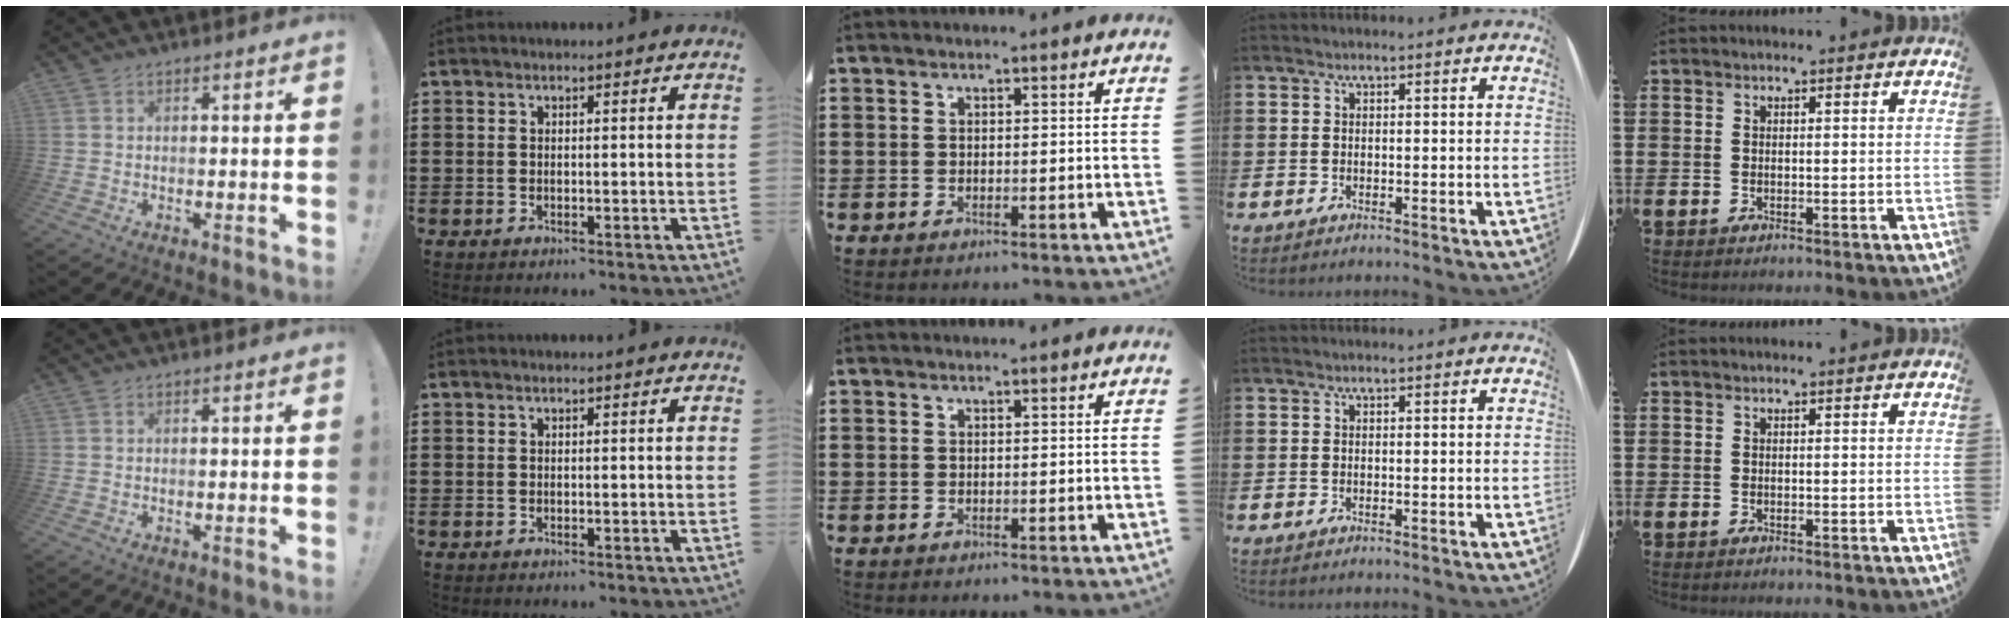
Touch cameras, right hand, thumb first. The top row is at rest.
{}